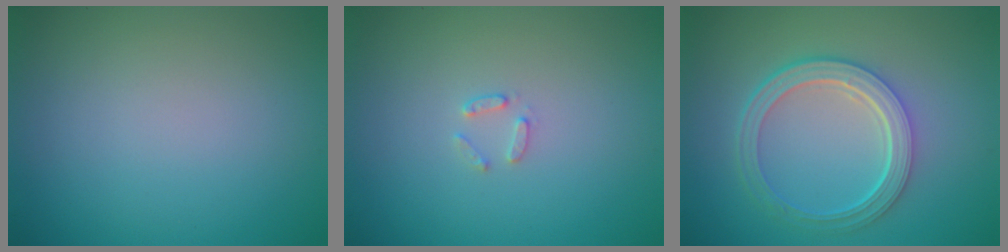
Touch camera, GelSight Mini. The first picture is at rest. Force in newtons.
{"total": 1.0, "press": 1.0, "slide": 0.2}
{"total": 5.2, "press": 3.8, "slide": 3.4}